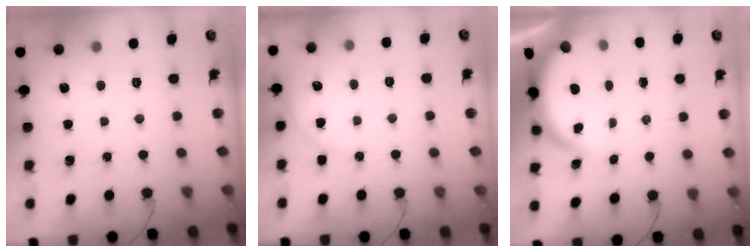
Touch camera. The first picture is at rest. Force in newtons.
{"total": 4.9, "press": 4.8, "slide": 0.5}
{"total": 3.8, "press": 3.8, "slide": 0.6}